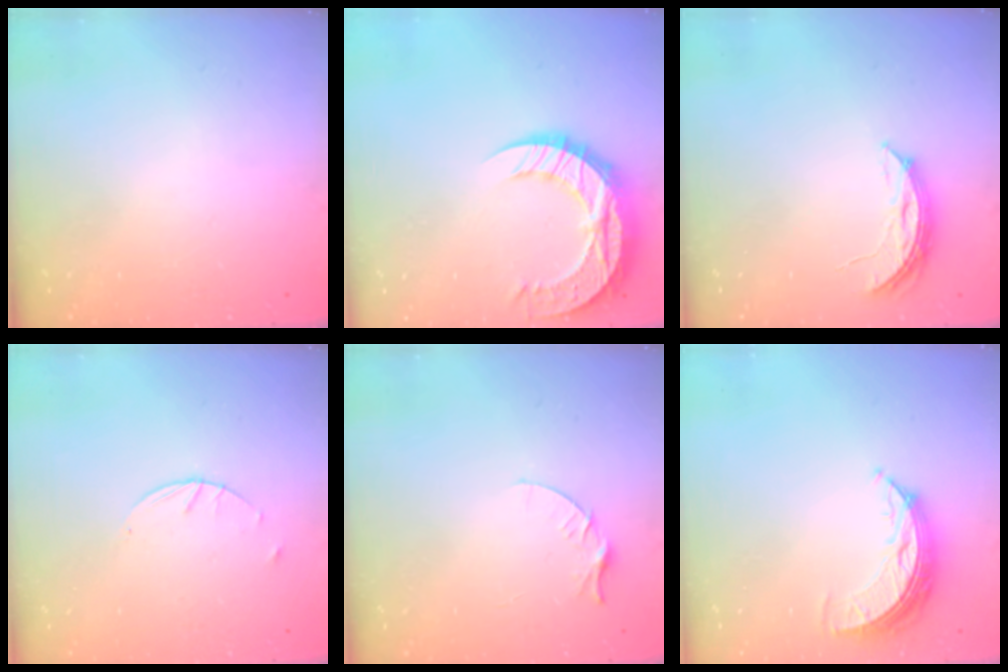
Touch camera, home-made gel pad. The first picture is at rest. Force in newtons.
{"total": 19.0, "press": 18.9, "slide": 1.4}
{"total": 5.9, "press": 5.9, "slide": 0.4}
{"total": 1.7, "press": 1.7, "slide": 0.3}
{"total": 4.4, "press": 4.4, "slide": 0.5}
{"total": 8.4, "press": 8.4, "slide": 0.7}